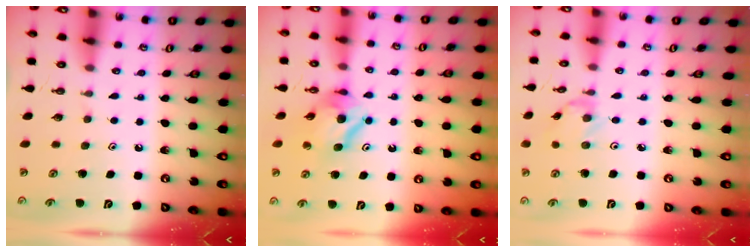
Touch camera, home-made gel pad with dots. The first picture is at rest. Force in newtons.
{"total": 7.5, "press": 7.5, "slide": 0.6}
{"total": 0.9, "press": 0.8, "slide": 0.3}